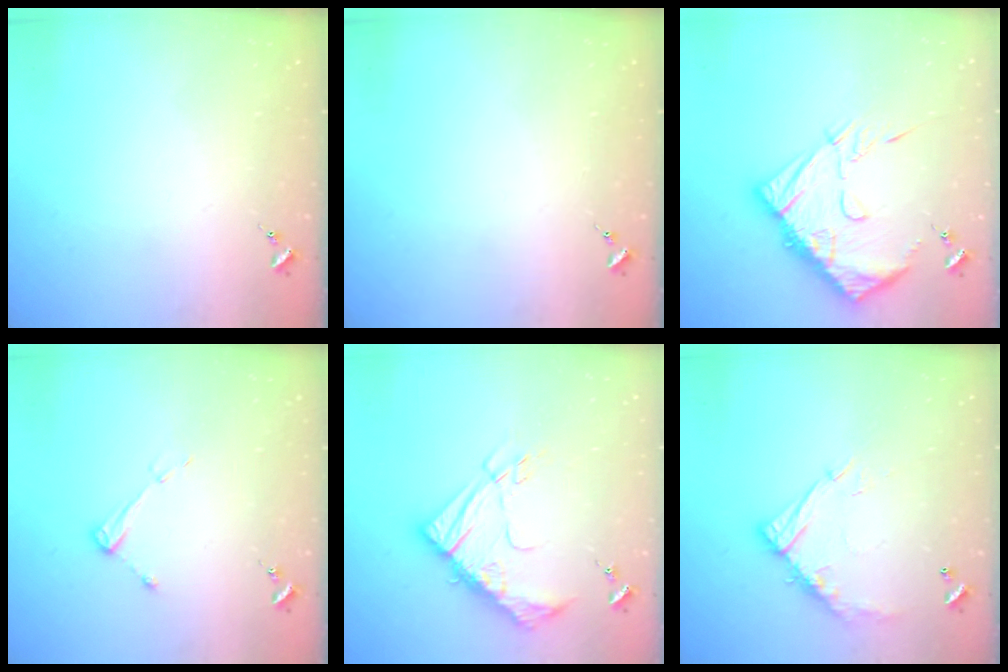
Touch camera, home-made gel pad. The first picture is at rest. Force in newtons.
{"total": 0.0}
{"total": 16.8, "press": 16.7, "slide": 1.7}
{"total": 4.2, "press": 4.2, "slide": 0.6}
{"total": 17.2, "press": 17.1, "slide": 1.6}
{"total": 13.3, "press": 13.2, "slide": 1.2}